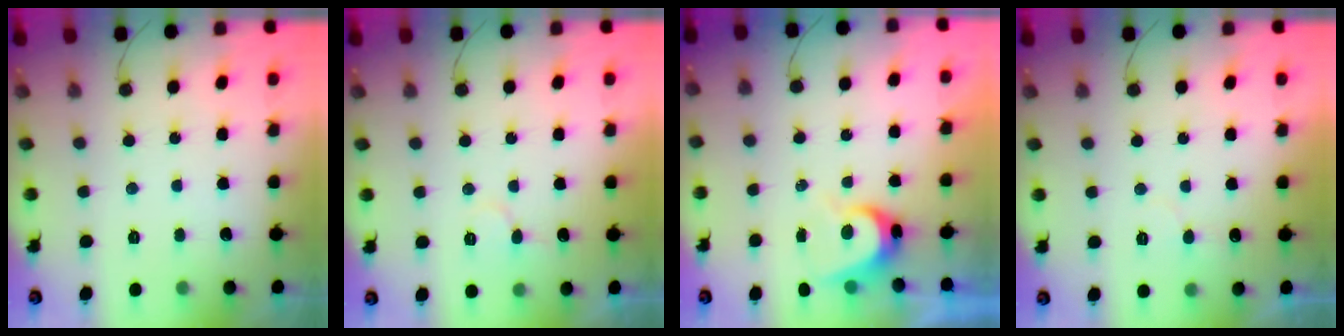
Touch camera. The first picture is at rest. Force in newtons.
{"total": 6.8, "press": 6.7, "slide": 0.7}
{"total": 5.8, "press": 5.8, "slide": 0.6}
{"total": 4.9, "press": 4.9, "slide": 0.4}